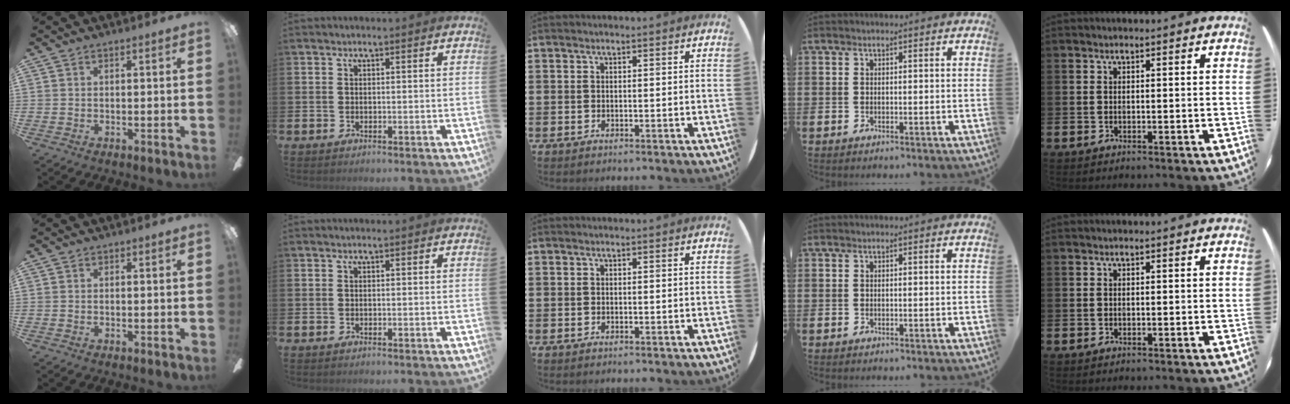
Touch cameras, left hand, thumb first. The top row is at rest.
{}